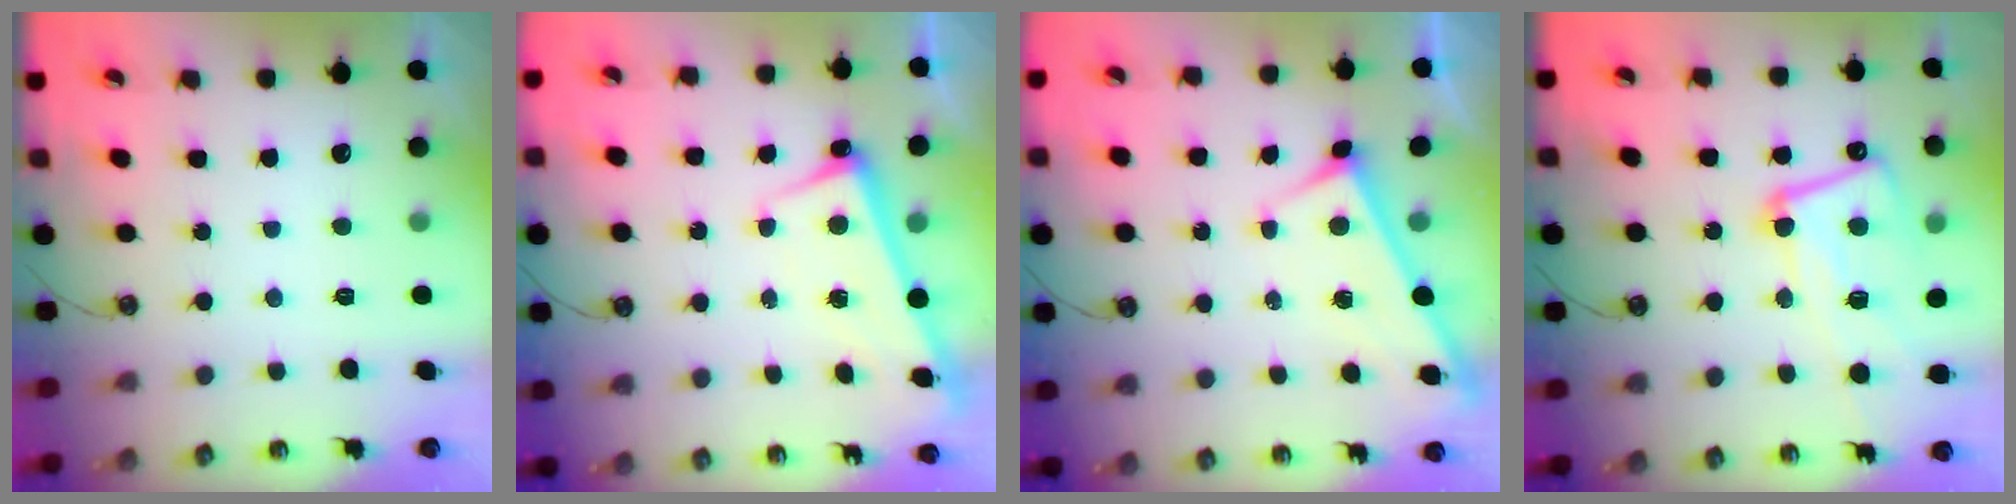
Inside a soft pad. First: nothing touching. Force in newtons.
{"total": 2.5, "press": 2.4, "slide": 0.5}
{"total": 3.2, "press": 3.2, "slide": 0.3}
{"total": 14.0, "press": 14.0, "slide": 0.9}